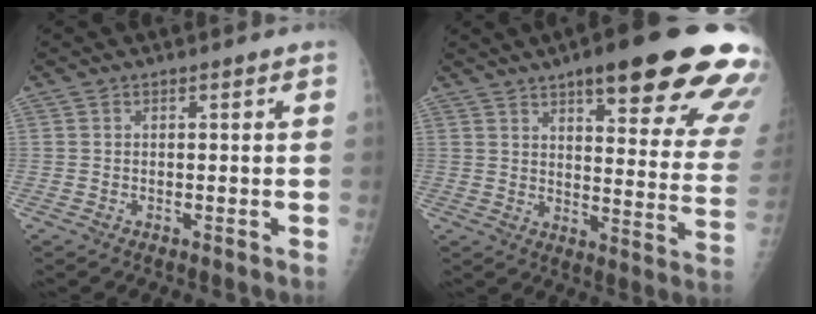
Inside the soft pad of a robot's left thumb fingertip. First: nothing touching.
{"total": 25.8, "force": [16.3, 5.9, 19.0], "torque": [-0.194, -0.052, 0.205]}